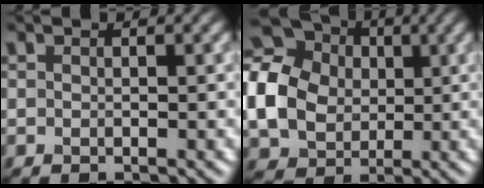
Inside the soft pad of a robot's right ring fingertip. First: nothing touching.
{"total": 12.5, "force": [0.9, 10.5, 6.7], "torque": [-0.167, 0.011, -0.002]}